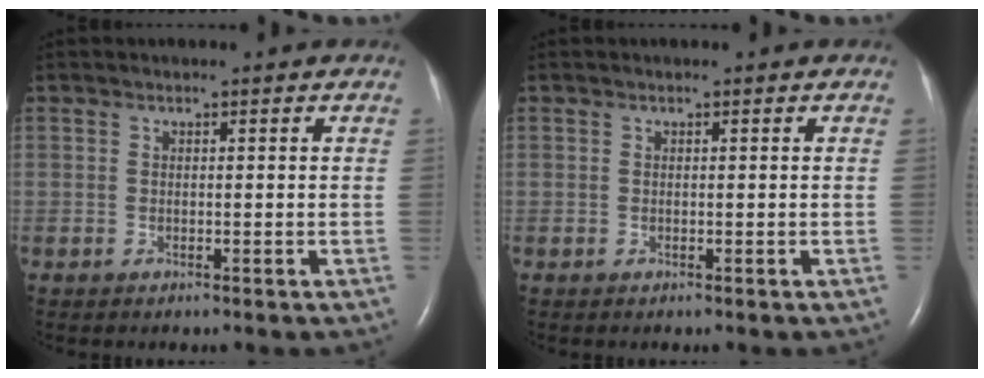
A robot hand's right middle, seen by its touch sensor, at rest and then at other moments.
{"total": 0.0}